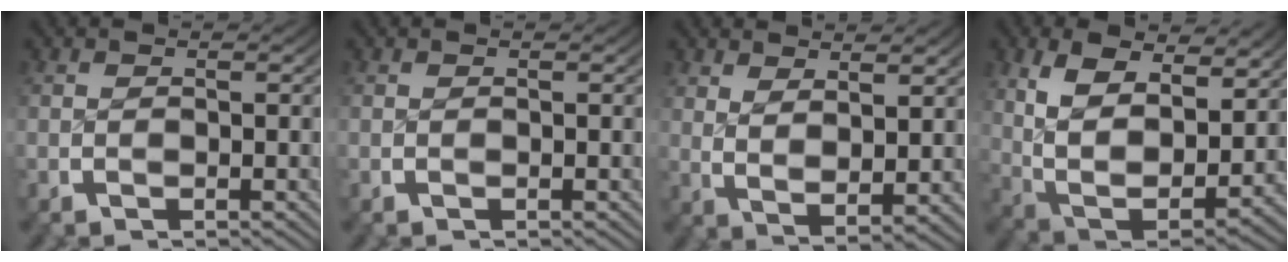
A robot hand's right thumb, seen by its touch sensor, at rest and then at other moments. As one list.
[{"total": 0.0}, {"total": 4.1, "force": [1.6, 2.1, 3.1], "torque": [-0.062, -0.019, 0.044]}, {"total": 10.9, "force": [0.7, 7.5, 7.8], "torque": [-0.190, -0.059, 0.036]}]